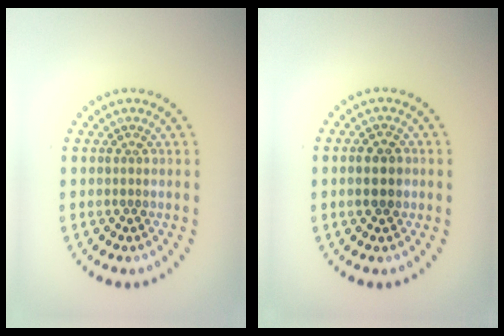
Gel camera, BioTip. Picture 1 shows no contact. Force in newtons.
{"total": 2.4, "press": 2.4, "slide": 0.1}